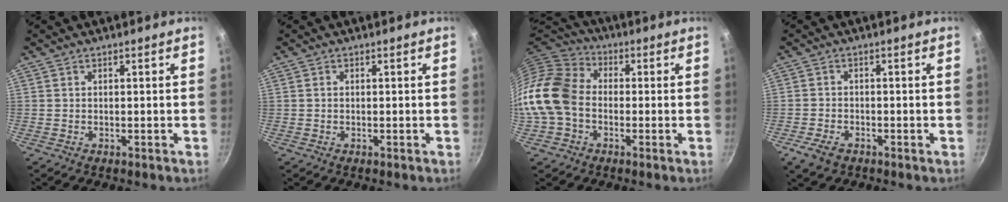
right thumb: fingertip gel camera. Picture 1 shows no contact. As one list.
[{"total": 0.5, "force": [0.1, 0.5, 0.3], "torque": [-0.003, 0.004, 0.001]}, {"total": 15.0, "force": [-2.3, 11.2, 9.6], "torque": [-0.173, 0.033, -0.066]}, {"total": 4.3, "force": [-2.5, 2.5, 2.5], "torque": [-0.054, 0.010, -0.049]}]